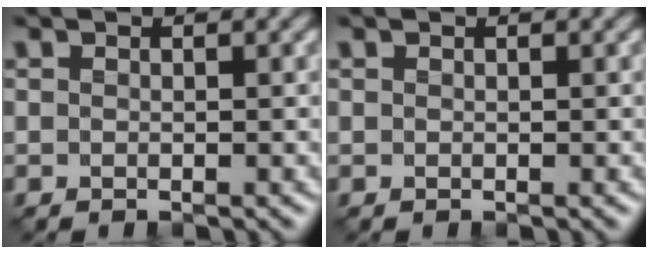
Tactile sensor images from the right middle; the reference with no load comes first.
{"total": 0.0}